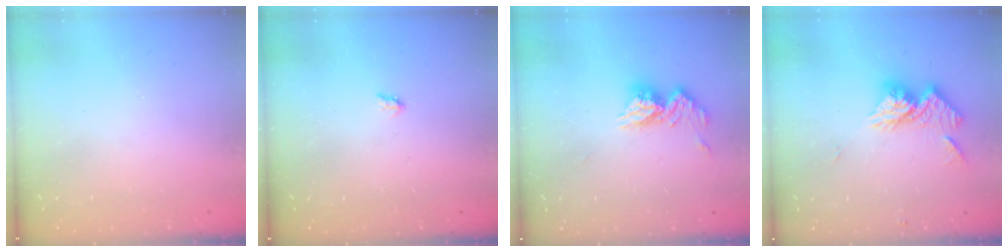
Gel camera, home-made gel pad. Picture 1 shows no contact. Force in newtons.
{"total": 1.9, "press": 1.9, "slide": 0.3}
{"total": 11.5, "press": 11.4, "slide": 1.1}
{"total": 12.6, "press": 12.6, "slide": 1.1}